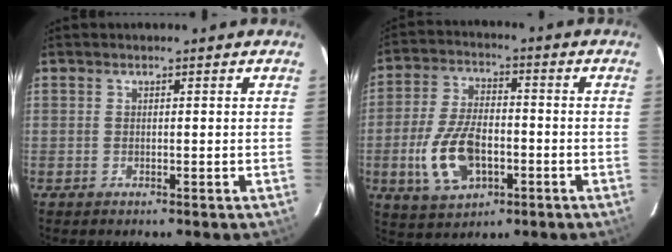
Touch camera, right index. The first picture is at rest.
{"total": 13.0, "force": [-3.8, 7.3, 10.1], "torque": [-0.215, 0.000, -0.060]}